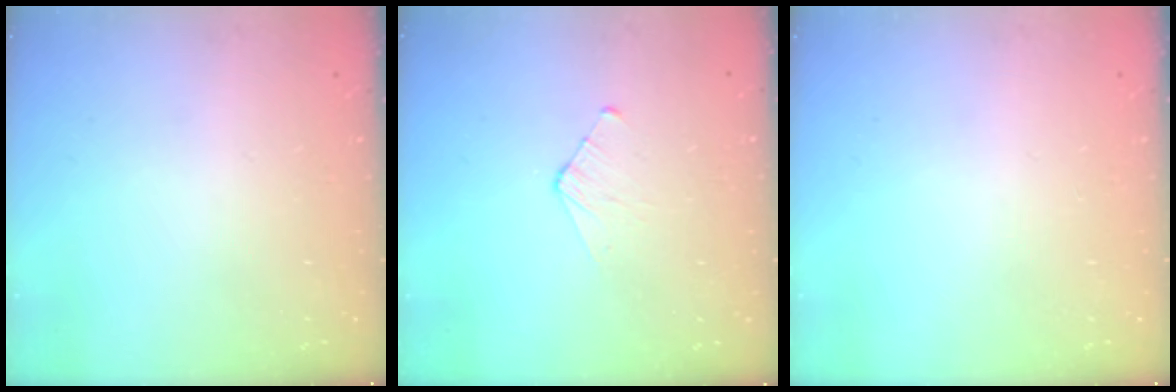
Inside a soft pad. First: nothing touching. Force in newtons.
{"total": 2.8, "press": 2.7, "slide": 0.3}
{"total": 0.0}